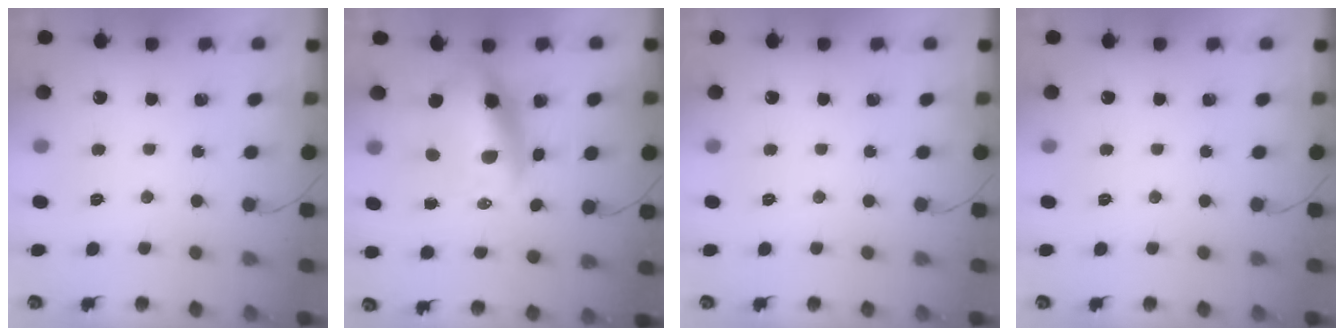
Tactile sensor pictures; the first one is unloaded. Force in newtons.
{"total": 10.1, "press": 9.8, "slide": 2.5}
{"total": 0.0}
{"total": 0.0}